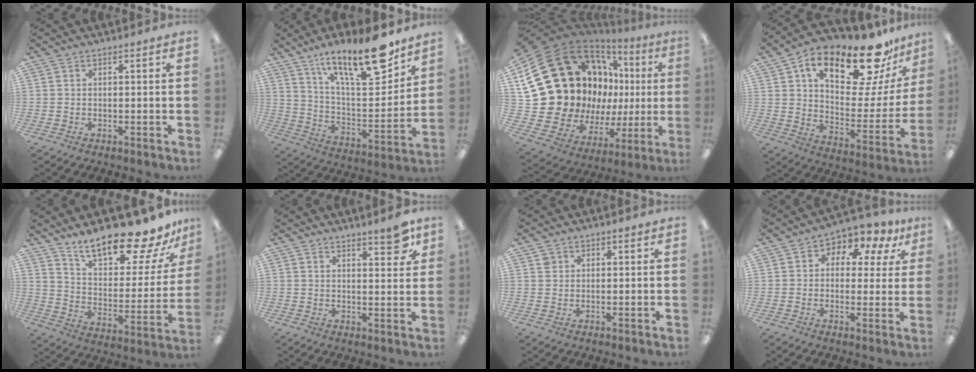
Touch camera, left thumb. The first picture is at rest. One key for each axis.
{"total": 20.8, "fx": 14.9, "fy": 5.5, "fz": 13.4, "tx": -0.208, "ty": -0.096, "tz": 0.242}
{"total": 26.6, "fx": 9.0, "fy": 20.3, "fz": 14.8, "tx": -0.323, "ty": -0.084, "tz": 0.218}
{"total": 23.9, "fx": 14.9, "fy": 9.2, "fz": 16.3, "tx": -0.245, "ty": -0.085, "tz": 0.243}
{"total": 21.4, "fx": 17.8, "fy": 5.9, "fz": 10.3, "tx": -0.167, "ty": -0.120, "tz": 0.301}
{"total": 5.9, "fx": 4.6, "fy": 1.6, "fz": 3.4, "tx": -0.030, "ty": -0.030, "tz": 0.071}
{"total": 1.5, "fx": 0.8, "fy": 1.2, "fz": 0.2, "tx": 0.010, "ty": -0.005, "tz": 0.012}
{"total": 5.9, "fx": 2.7, "fy": 4.2, "fz": 3.0, "tx": -0.036, "ty": -0.021, "tz": 0.043}